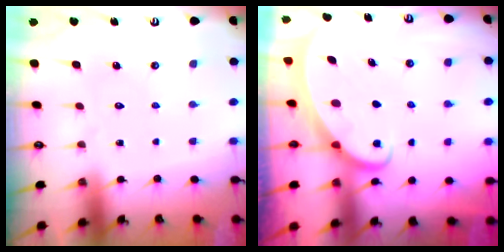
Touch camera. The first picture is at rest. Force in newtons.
{"total": 2.1, "press": 2.1, "slide": 0.2}